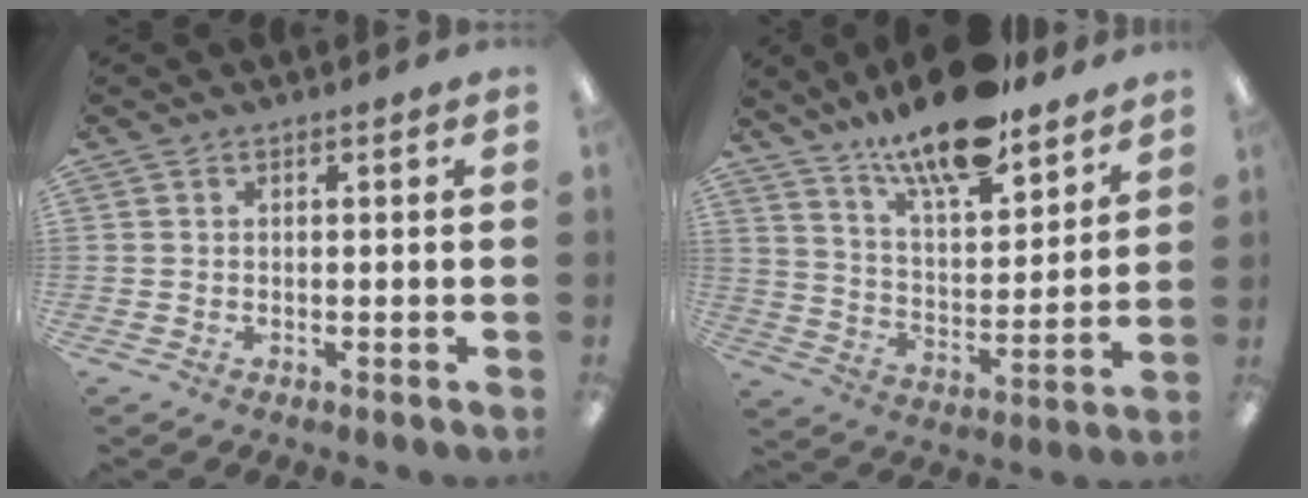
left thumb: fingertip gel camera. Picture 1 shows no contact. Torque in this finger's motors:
{"motor_torque": [1.14, 0.90, 1.47, -1.30, 0.23]}